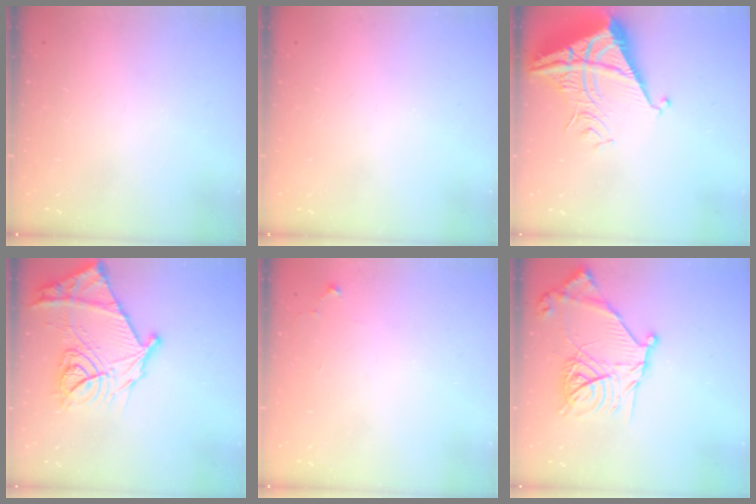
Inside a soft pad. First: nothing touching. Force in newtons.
{"total": 0.0}
{"total": 7.8, "press": 7.8, "slide": 0.7}
{"total": 22.2, "press": 22.1, "slide": 2.4}
{"total": 4.9, "press": 4.9, "slide": 0.7}
{"total": 18.8, "press": 18.7, "slide": 2.0}